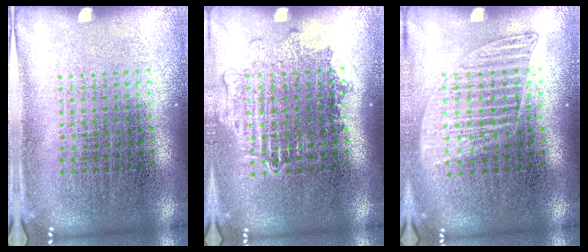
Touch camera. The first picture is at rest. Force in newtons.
{"total": 1.2, "press": 1.1, "slide": 0.6}
{"total": 1.2, "press": 1.1, "slide": 0.4}